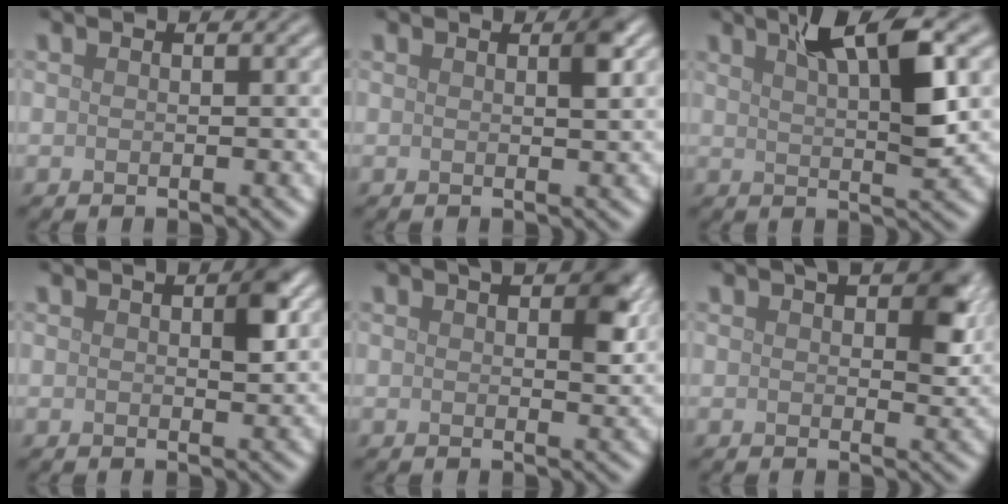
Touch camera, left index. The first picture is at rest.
{"total": 1.4, "force": [0.7, 0.2, 1.2], "torque": [-0.015, 0.001, 0.010]}
{"total": 6.6, "force": [2.9, 1.5, 5.7], "torque": [-0.089, 0.006, 0.045]}
{"total": 2.5, "force": [0.7, 0.9, 2.2], "torque": [-0.029, 0.002, 0.012]}
{"total": 3.9, "force": [1.5, 1.6, 3.1], "torque": [-0.040, 0.000, 0.024]}
{"total": 4.5, "force": [1.7, 2.2, 3.5], "torque": [-0.041, -0.001, 0.025]}